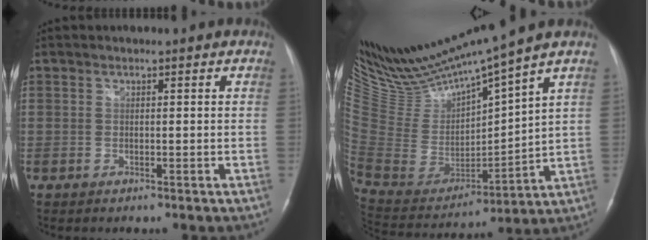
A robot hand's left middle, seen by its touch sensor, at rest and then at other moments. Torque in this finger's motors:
{"motor_torque": [-0.28, -0.29, -0.25, 0.01]}